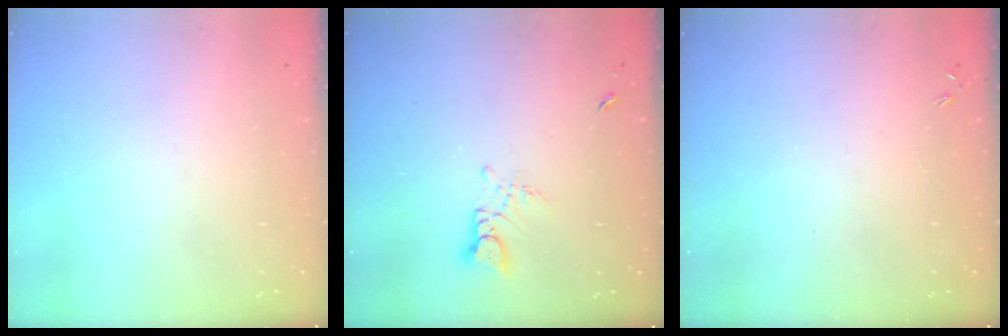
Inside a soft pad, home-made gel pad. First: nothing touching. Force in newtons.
{"total": 2.7, "press": 2.7, "slide": 0.3}
{"total": 0.0}